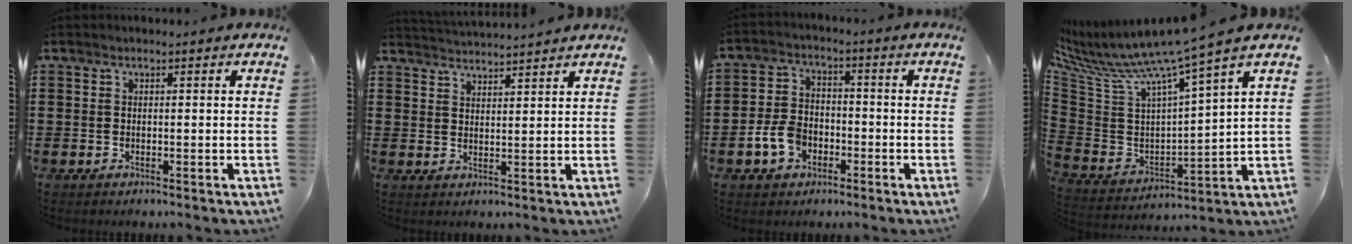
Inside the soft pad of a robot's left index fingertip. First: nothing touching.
{"total": 2.9, "force": [2.8, -0.6, -0.3], "torque": [-0.003, -0.013, 0.052]}
{"total": 5.9, "force": [-2.5, 4.1, 3.4], "torque": [-0.080, 0.007, -0.050]}
{"total": 8.5, "force": [7.0, -0.5, 4.9], "torque": [-0.125, -0.063, 0.107]}